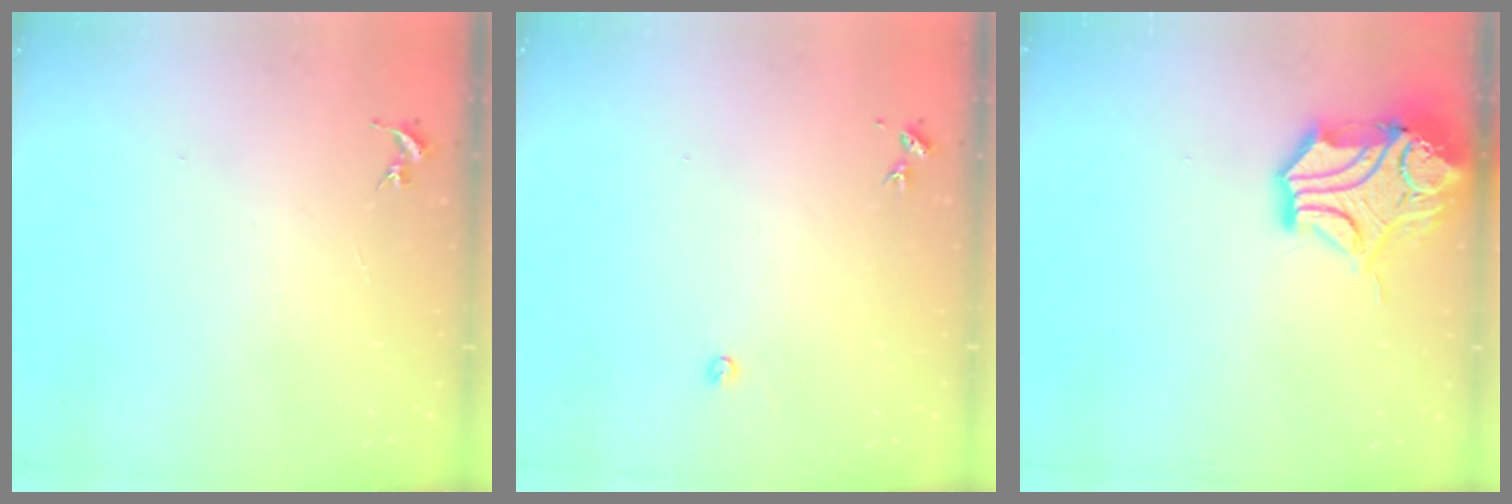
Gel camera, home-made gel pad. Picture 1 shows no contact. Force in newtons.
{"total": 2.4, "press": 2.4, "slide": 0.3}
{"total": 15.9, "press": 15.8, "slide": 2.3}